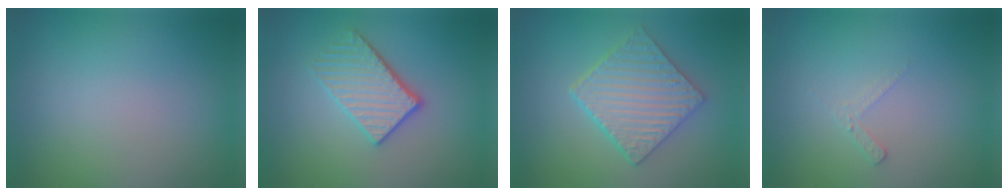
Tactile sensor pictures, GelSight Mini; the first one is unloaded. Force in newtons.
{"total": 3.5, "press": 3.3, "slide": 1.3}
{"total": 5.4, "press": 4.5, "slide": 3.1}
{"total": 1.2, "press": 1.1, "slide": 0.3}